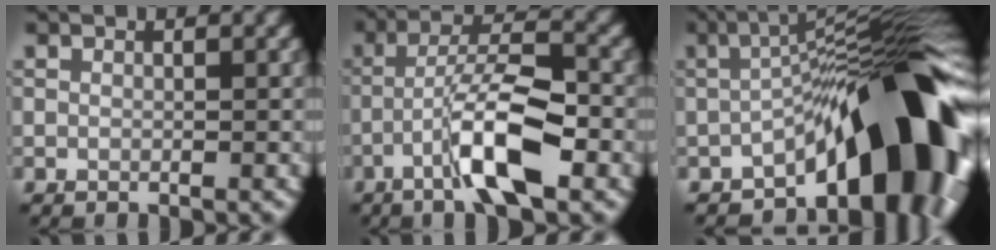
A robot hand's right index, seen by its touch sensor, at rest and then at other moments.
{"total": 7.6, "force": [-3.6, 1.7, 6.5], "torque": [-0.115, 0.016, -0.067]}
{"total": 14.2, "force": [-5.6, 5.2, 12.0], "torque": [-0.132, 0.023, -0.096]}